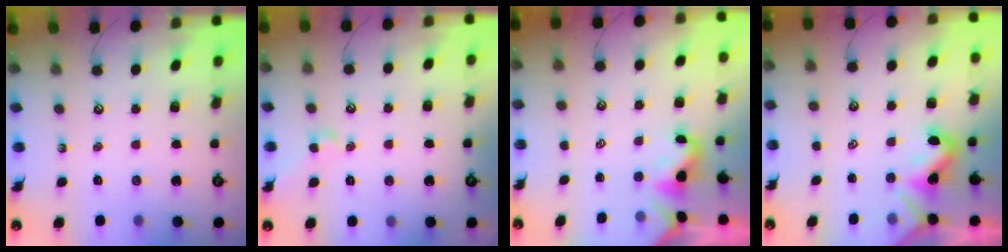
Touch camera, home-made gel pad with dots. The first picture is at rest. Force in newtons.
{"total": 1.2, "press": 1.2, "slide": 0.1}
{"total": 2.2, "press": 2.1, "slide": 0.5}
{"total": 1.8, "press": 1.8, "slide": 0.1}